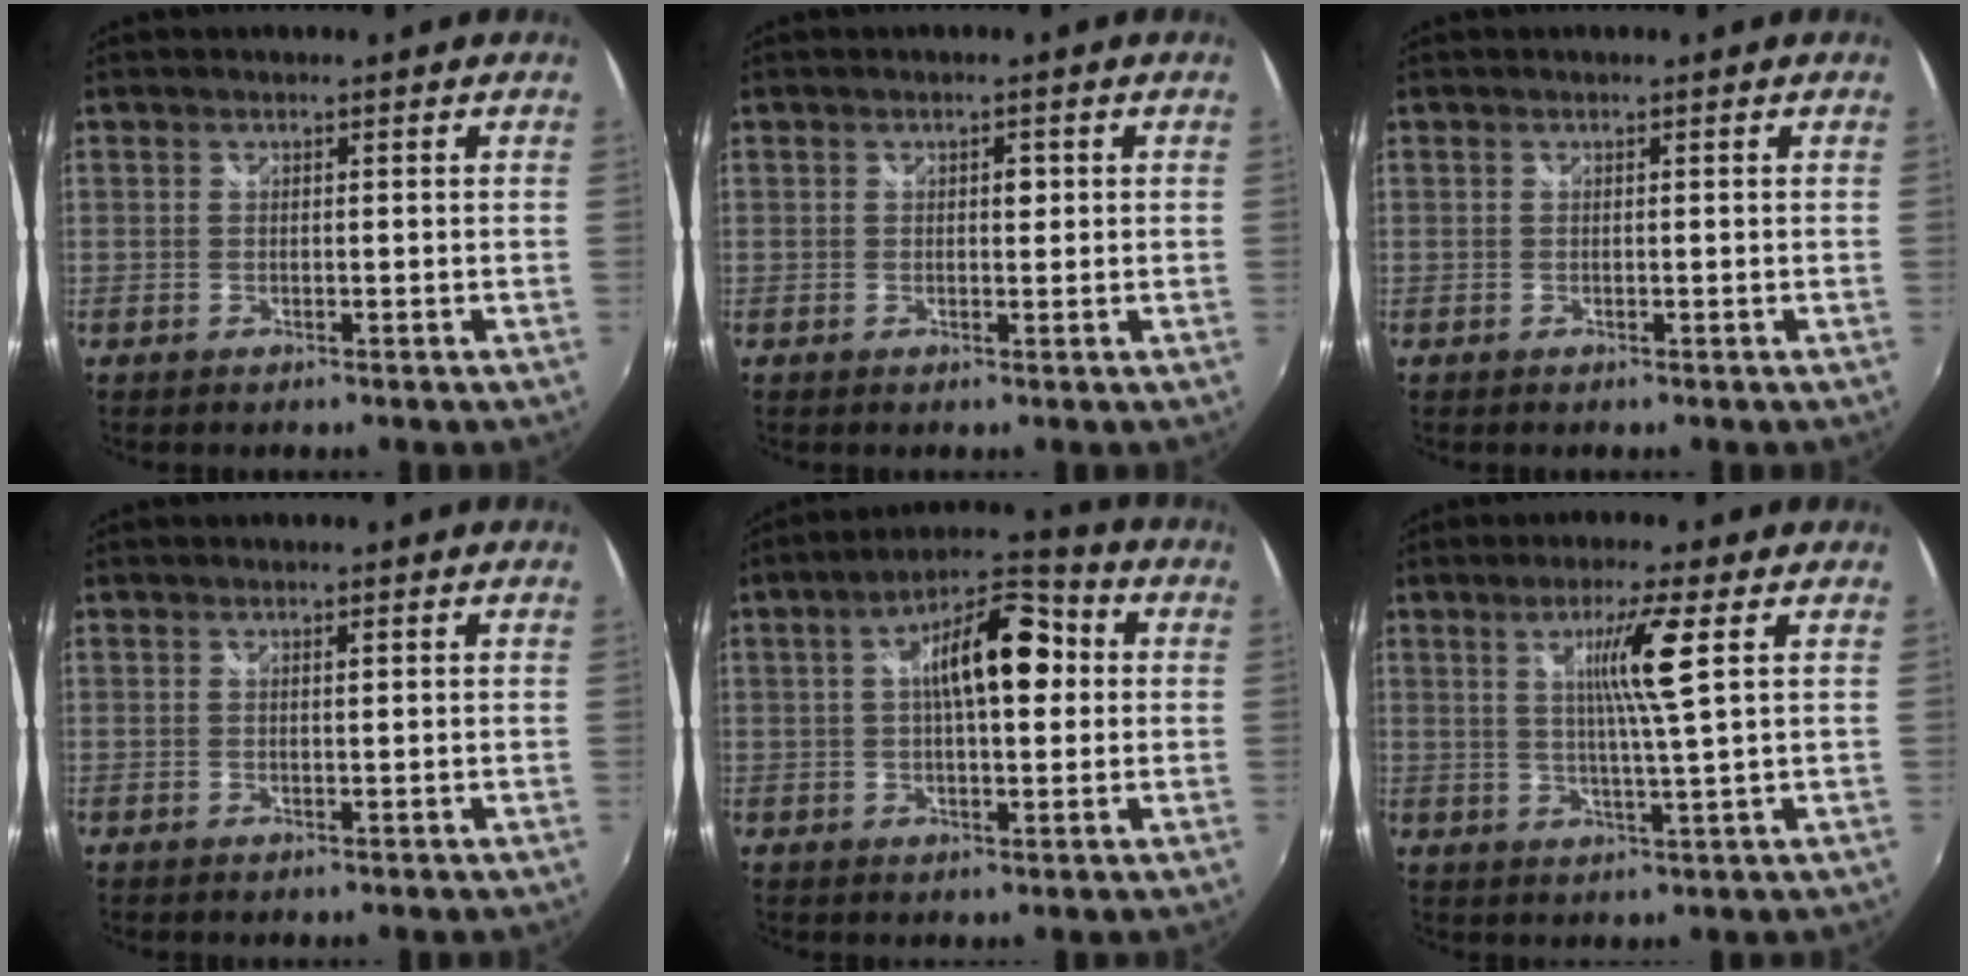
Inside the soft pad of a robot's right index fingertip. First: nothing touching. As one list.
[{"total": 1.3, "force": [0.2, 0.9, 0.9], "torque": [-0.011, 0.004, 0.002]}, {"total": 0.0}, {"total": 0.6, "force": [0.3, 0.0, 0.6], "torque": [-0.009, 0.002, 0.005]}, {"total": 12.3, "force": [1.9, 4.8, 11.2], "torque": [-0.179, 0.027, 0.021]}, {"total": 7.2, "force": [2.3, -1.3, 6.7], "torque": [-0.116, -0.002, 0.038]}]